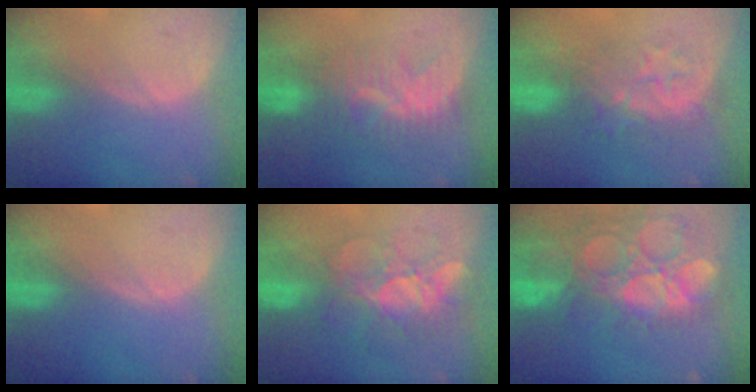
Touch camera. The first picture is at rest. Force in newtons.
{"total": 7.7, "press": 7.3, "slide": 2.3}
{"total": 8.0, "press": 7.4, "slide": 3.1}
{"total": 0.0}
{"total": 9.7, "press": 8.5, "slide": 4.6}
{"total": 15.4, "press": 12.8, "slide": 8.7}